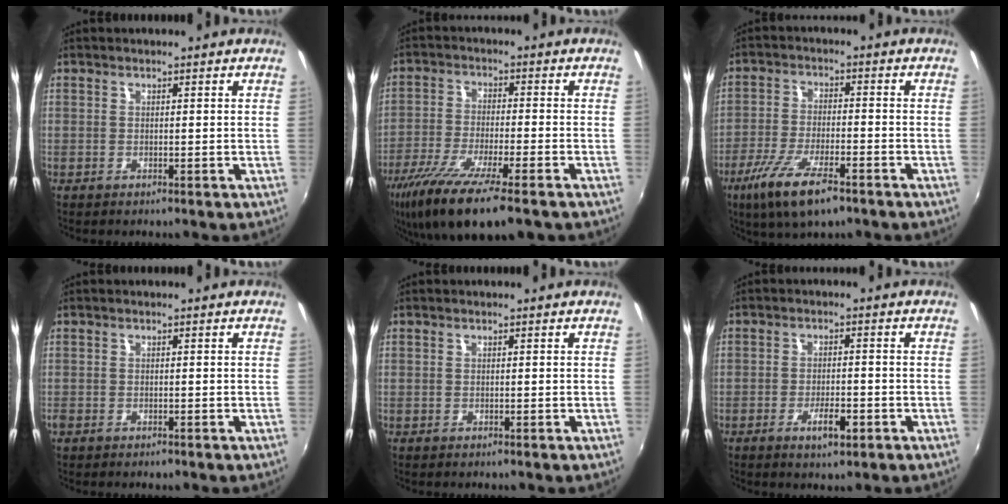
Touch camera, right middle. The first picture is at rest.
{"total": 15.8, "force": [-10.9, 2.4, 11.1], "torque": [-0.223, -0.056, -0.190]}
{"total": 11.6, "force": [-7.1, 3.1, 8.6], "torque": [-0.187, -0.029, -0.130]}
{"total": 1.6, "force": [-1.2, 0.9, 0.7], "torque": [-0.017, -0.006, -0.020]}
{"total": 0.0}
{"total": 4.4, "force": [-2.3, 1.4, 3.6], "torque": [-0.073, -0.003, -0.035]}